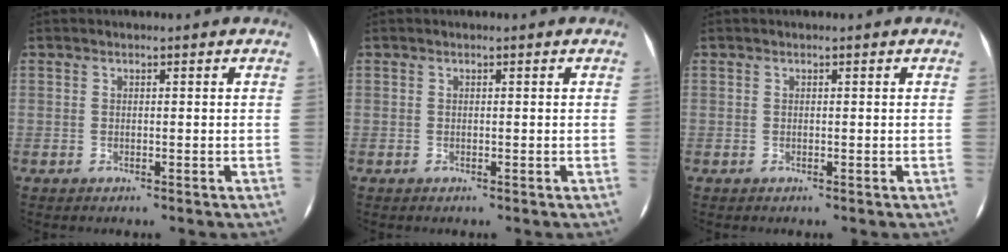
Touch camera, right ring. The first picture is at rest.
{"total": 0.0}
{"total": 0.0}